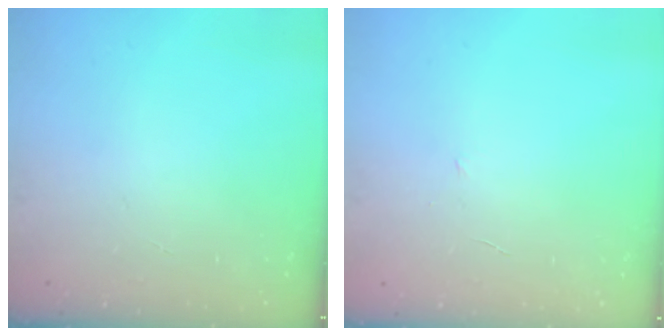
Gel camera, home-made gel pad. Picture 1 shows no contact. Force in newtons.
{"total": 3.6, "press": 3.5, "slide": 1.0}